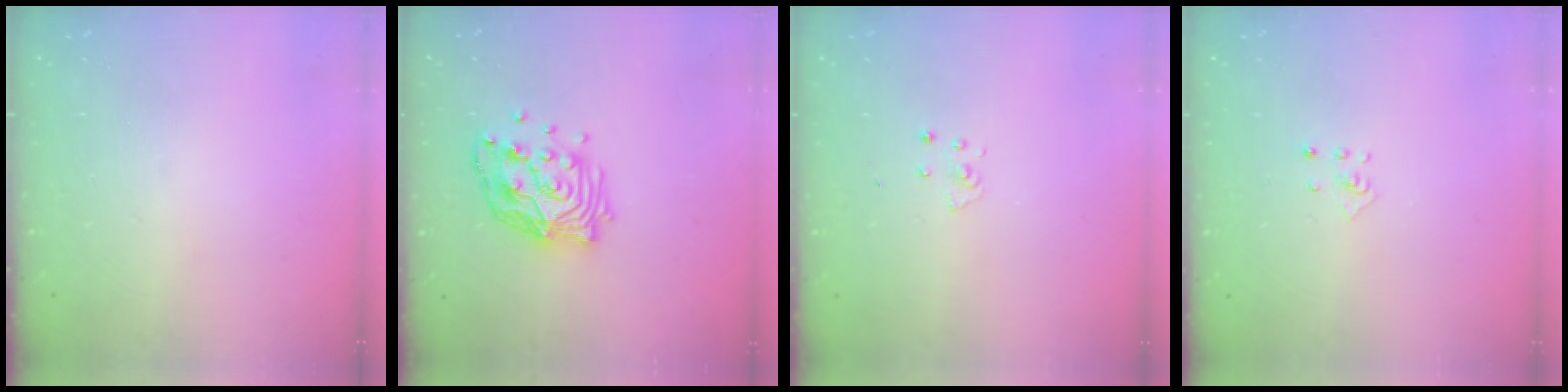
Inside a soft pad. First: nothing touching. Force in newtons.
{"total": 14.3, "press": 14.2, "slide": 1.4}
{"total": 2.6, "press": 2.6, "slide": 0.2}
{"total": 2.9, "press": 2.9, "slide": 0.3}